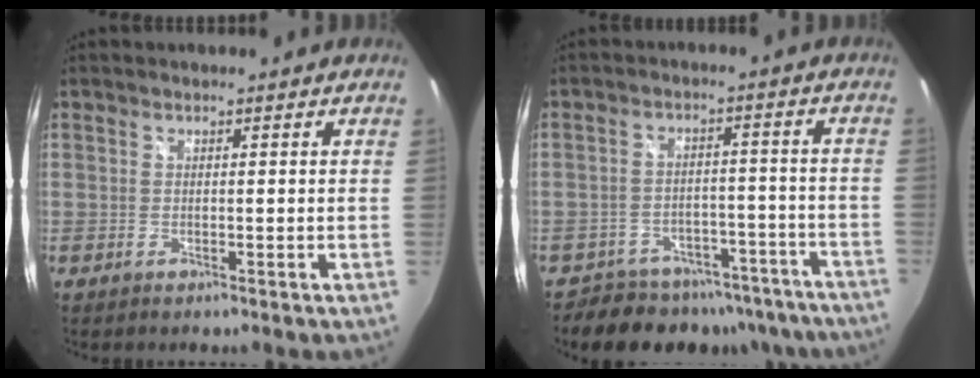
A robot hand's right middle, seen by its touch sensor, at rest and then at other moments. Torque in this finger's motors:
{"motor_torque": [0.62, -1.02, 0.08, 0.02]}